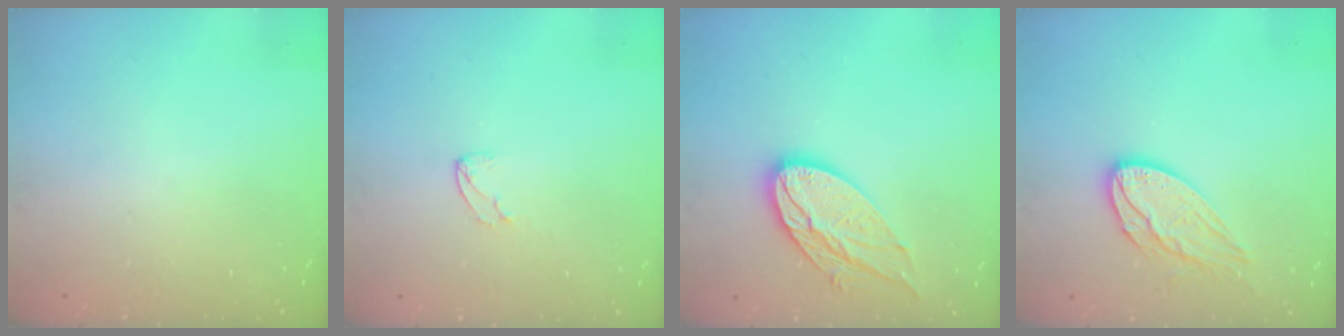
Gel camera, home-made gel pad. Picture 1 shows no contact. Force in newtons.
{"total": 2.5, "press": 2.5, "slide": 0.2}
{"total": 15.3, "press": 15.3, "slide": 1.1}
{"total": 11.5, "press": 11.5, "slide": 0.6}